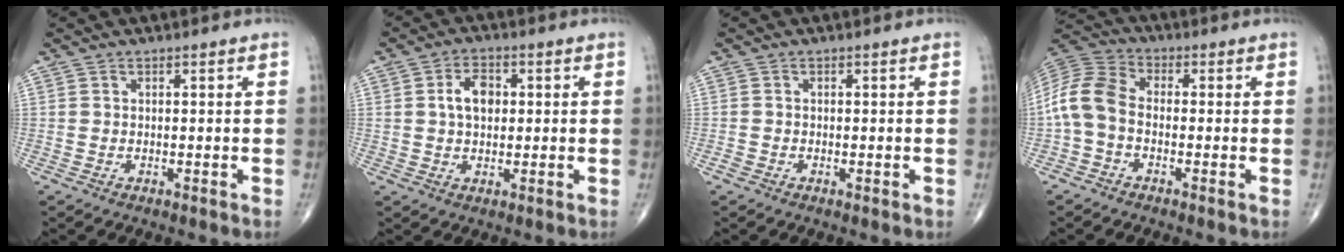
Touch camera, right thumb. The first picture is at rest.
{"total": 5.6, "force": [1.0, 3.7, 4.2], "torque": [-0.062, 0.006, 0.014]}
{"total": 1.0, "force": [-0.4, 0.6, 0.6], "torque": [-0.008, -0.001, -0.010]}
{"total": 8.8, "force": [-1.6, 5.7, 6.5], "torque": [-0.132, 0.026, -0.049]}